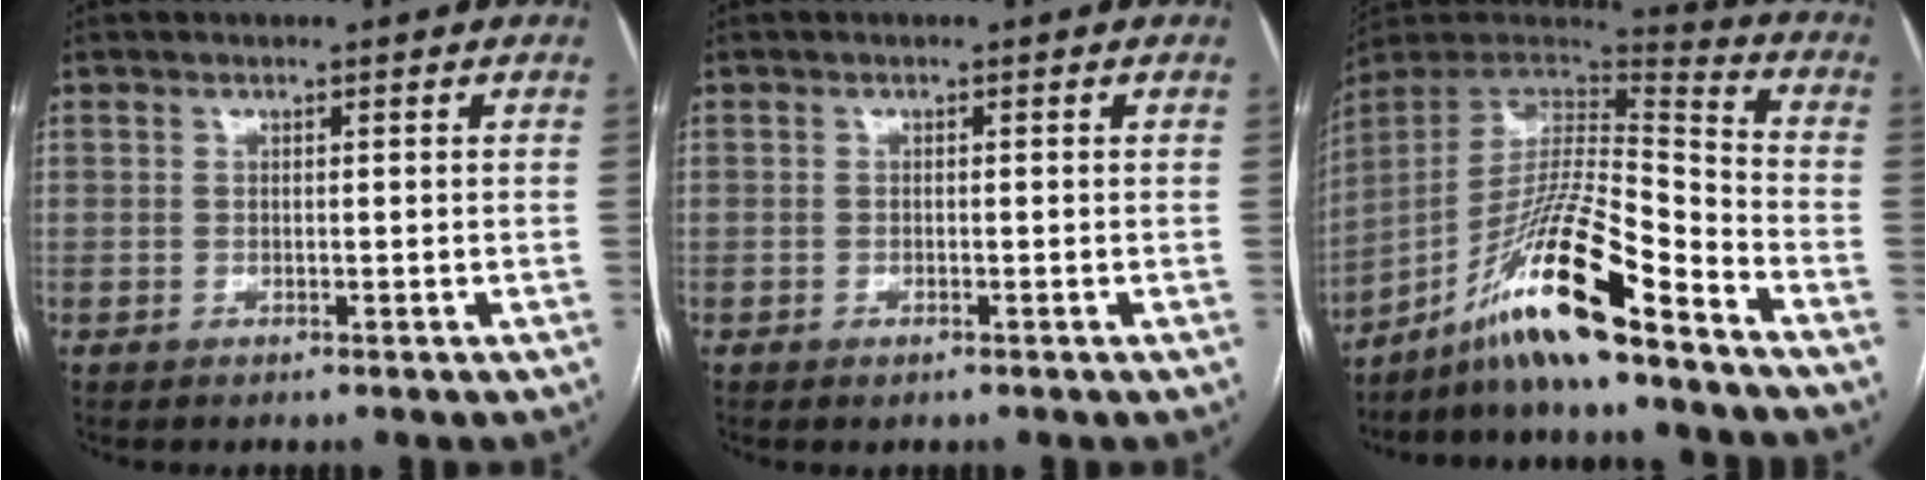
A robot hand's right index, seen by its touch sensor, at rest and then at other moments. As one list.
[{"total": 0.7, "force": [-0.5, 0.2, 0.4], "torque": [-0.008, -0.002, -0.005]}, {"total": 16.9, "force": [-11.5, 0.7, 12.4], "torque": [-0.234, 0.002, -0.207]}]